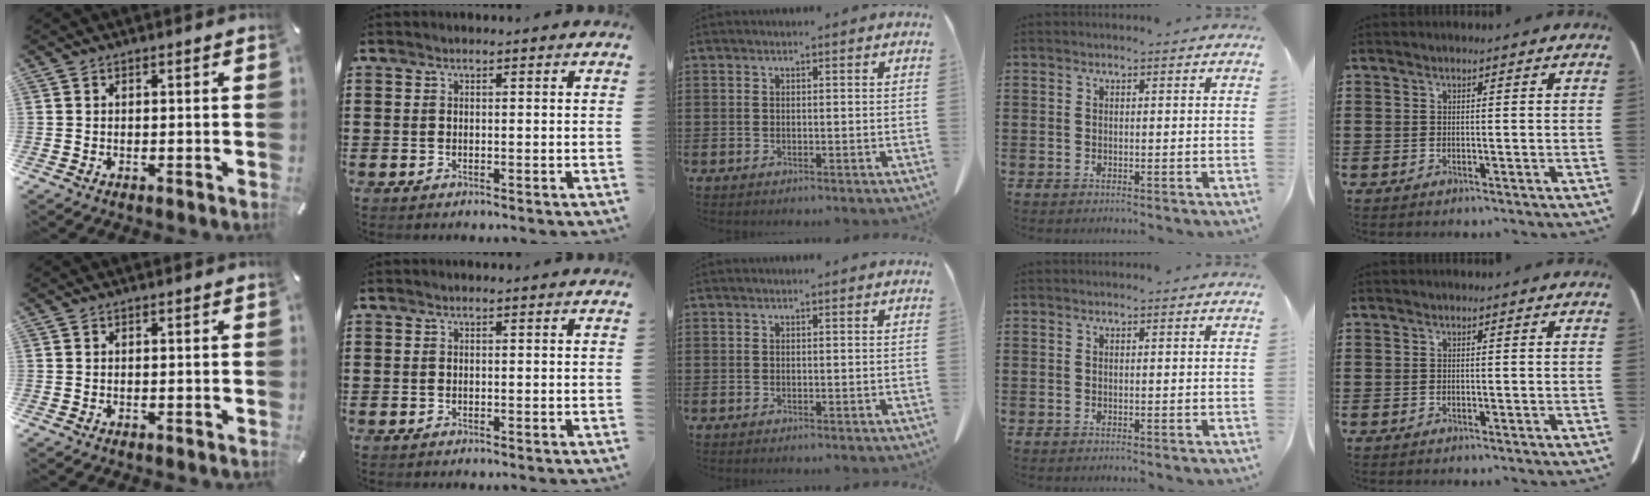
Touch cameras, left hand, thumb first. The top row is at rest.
{}